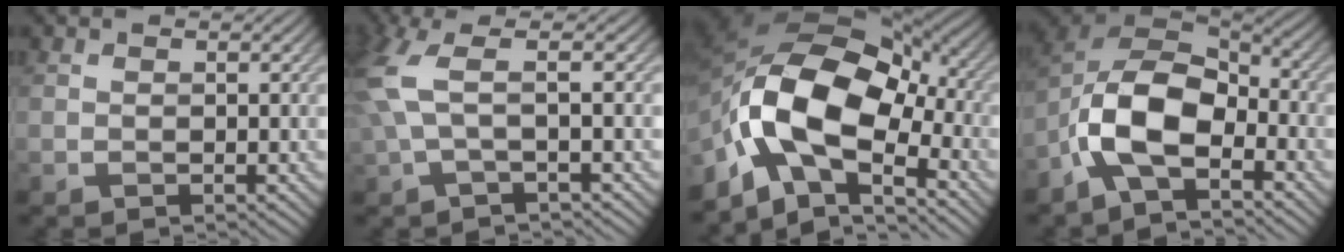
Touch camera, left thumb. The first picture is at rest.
{"total": 5.6, "force": [0.9, 1.3, 5.4], "torque": [-0.117, 0.010, 0.006]}
{"total": 15.9, "force": [-4.8, 8.8, 12.3], "torque": [-0.232, 0.000, -0.105]}
{"total": 11.6, "force": [-5.0, 5.7, 8.8], "torque": [-0.179, -0.004, -0.110]}